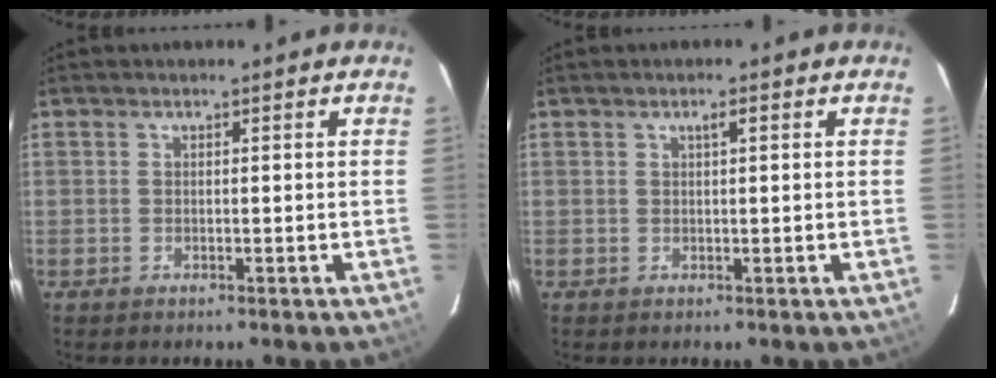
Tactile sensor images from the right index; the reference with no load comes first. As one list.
[{"total": 1.3, "force": [0.5, 0.3, 1.1], "torque": [-0.019, 0.006, 0.008]}]